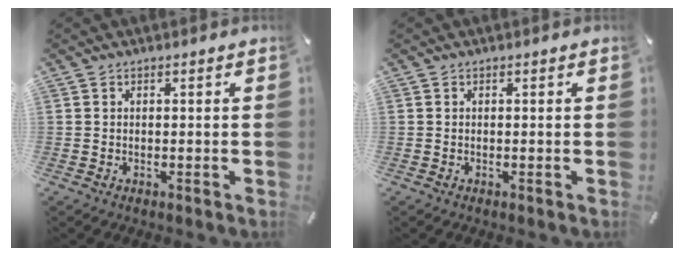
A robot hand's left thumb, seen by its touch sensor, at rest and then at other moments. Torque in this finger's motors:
{"motor_torque": [0.00, 0.00, -0.03, 0.03, 0.00]}